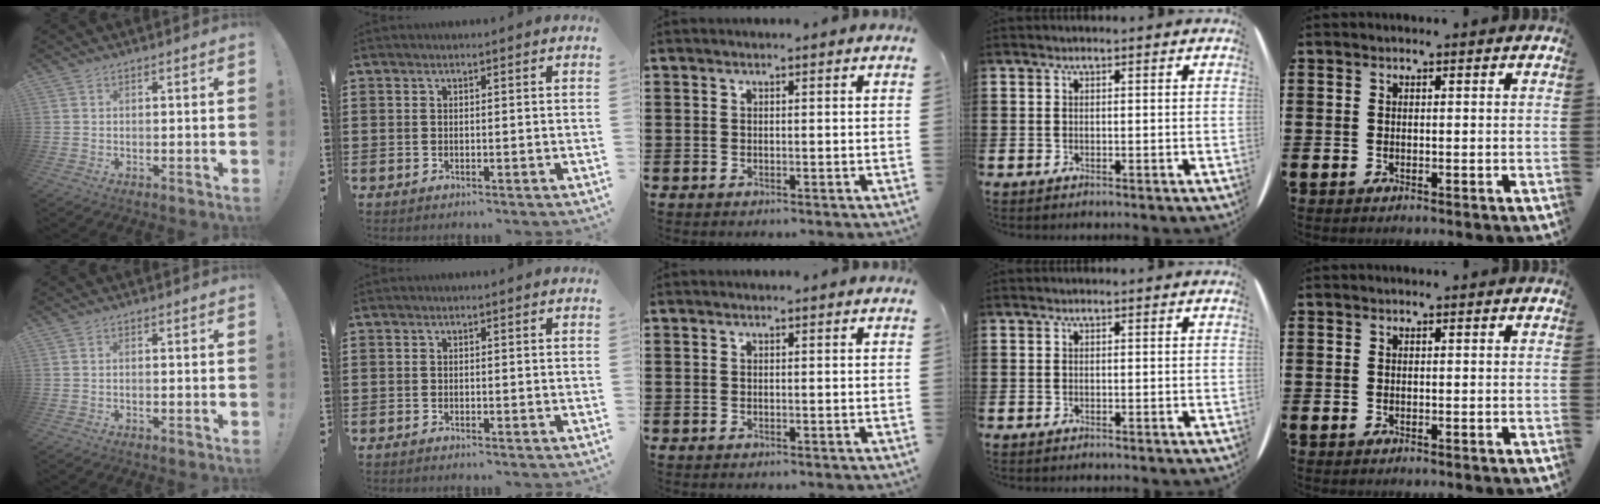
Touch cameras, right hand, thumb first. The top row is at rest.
{"thumb": {"total": 0.7, "force": [-0.5, 0.1, 0.4], "torque": [-0.016, 0.003, -0.007]}, "index": {"total": 0.5, "force": [-0.5, 0.0, 0.1], "torque": [-0.003, -0.002, -0.010]}}